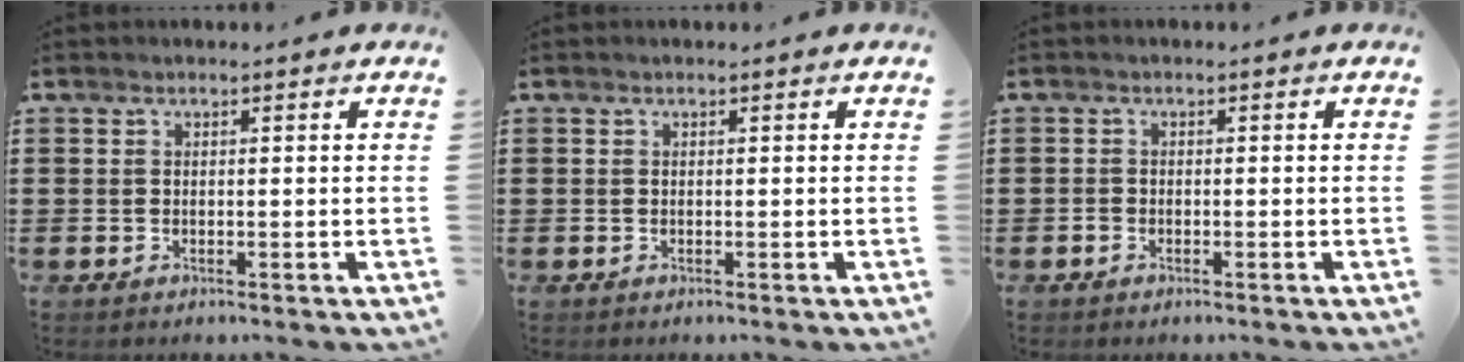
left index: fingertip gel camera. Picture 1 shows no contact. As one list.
[{"total": 0.0}, {"total": 1.0, "force": [-0.7, 0.7, 0.3], "torque": [-0.008, 0.000, -0.014]}]